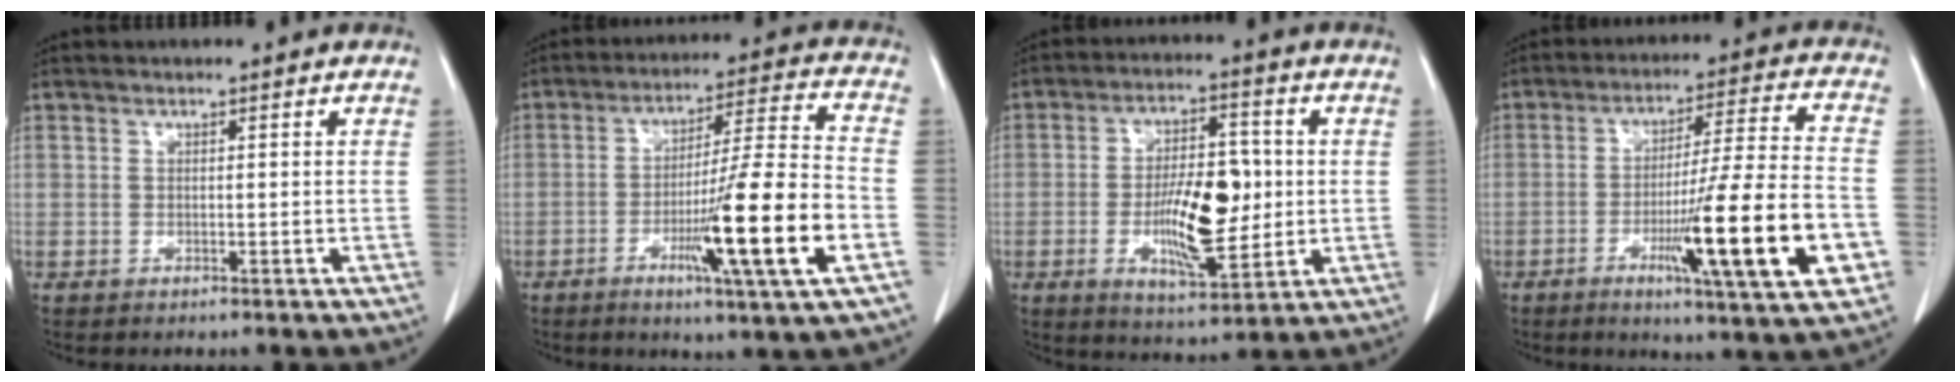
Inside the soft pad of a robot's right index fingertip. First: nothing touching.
{"total": 16.2, "force": [-5.4, -0.8, 15.2], "torque": [-0.256, -0.015, -0.088]}
{"total": 12.0, "force": [-1.2, 4.1, 11.2], "torque": [-0.199, 0.001, -0.016]}
{"total": 17.8, "force": [-5.7, -0.2, 16.9], "torque": [-0.256, -0.016, -0.087]}